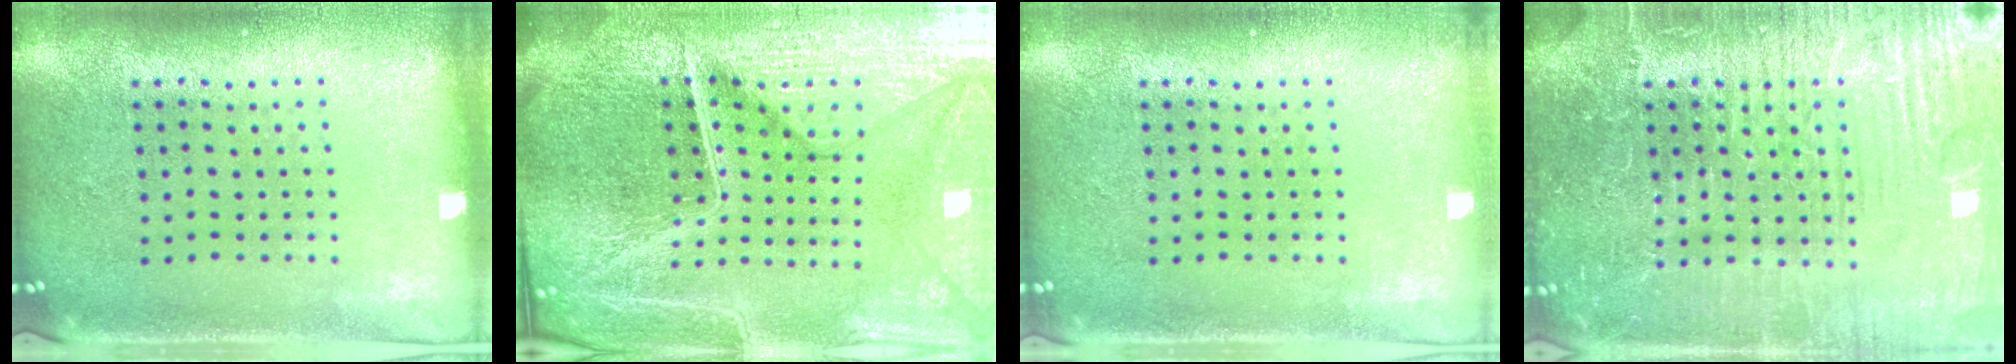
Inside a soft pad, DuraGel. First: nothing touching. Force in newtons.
{"total": 7.0, "press": 6.1, "slide": 3.4}
{"total": 0.8, "press": 0.7, "slide": 0.4}
{"total": 7.5, "press": 7.4, "slide": 0.9}